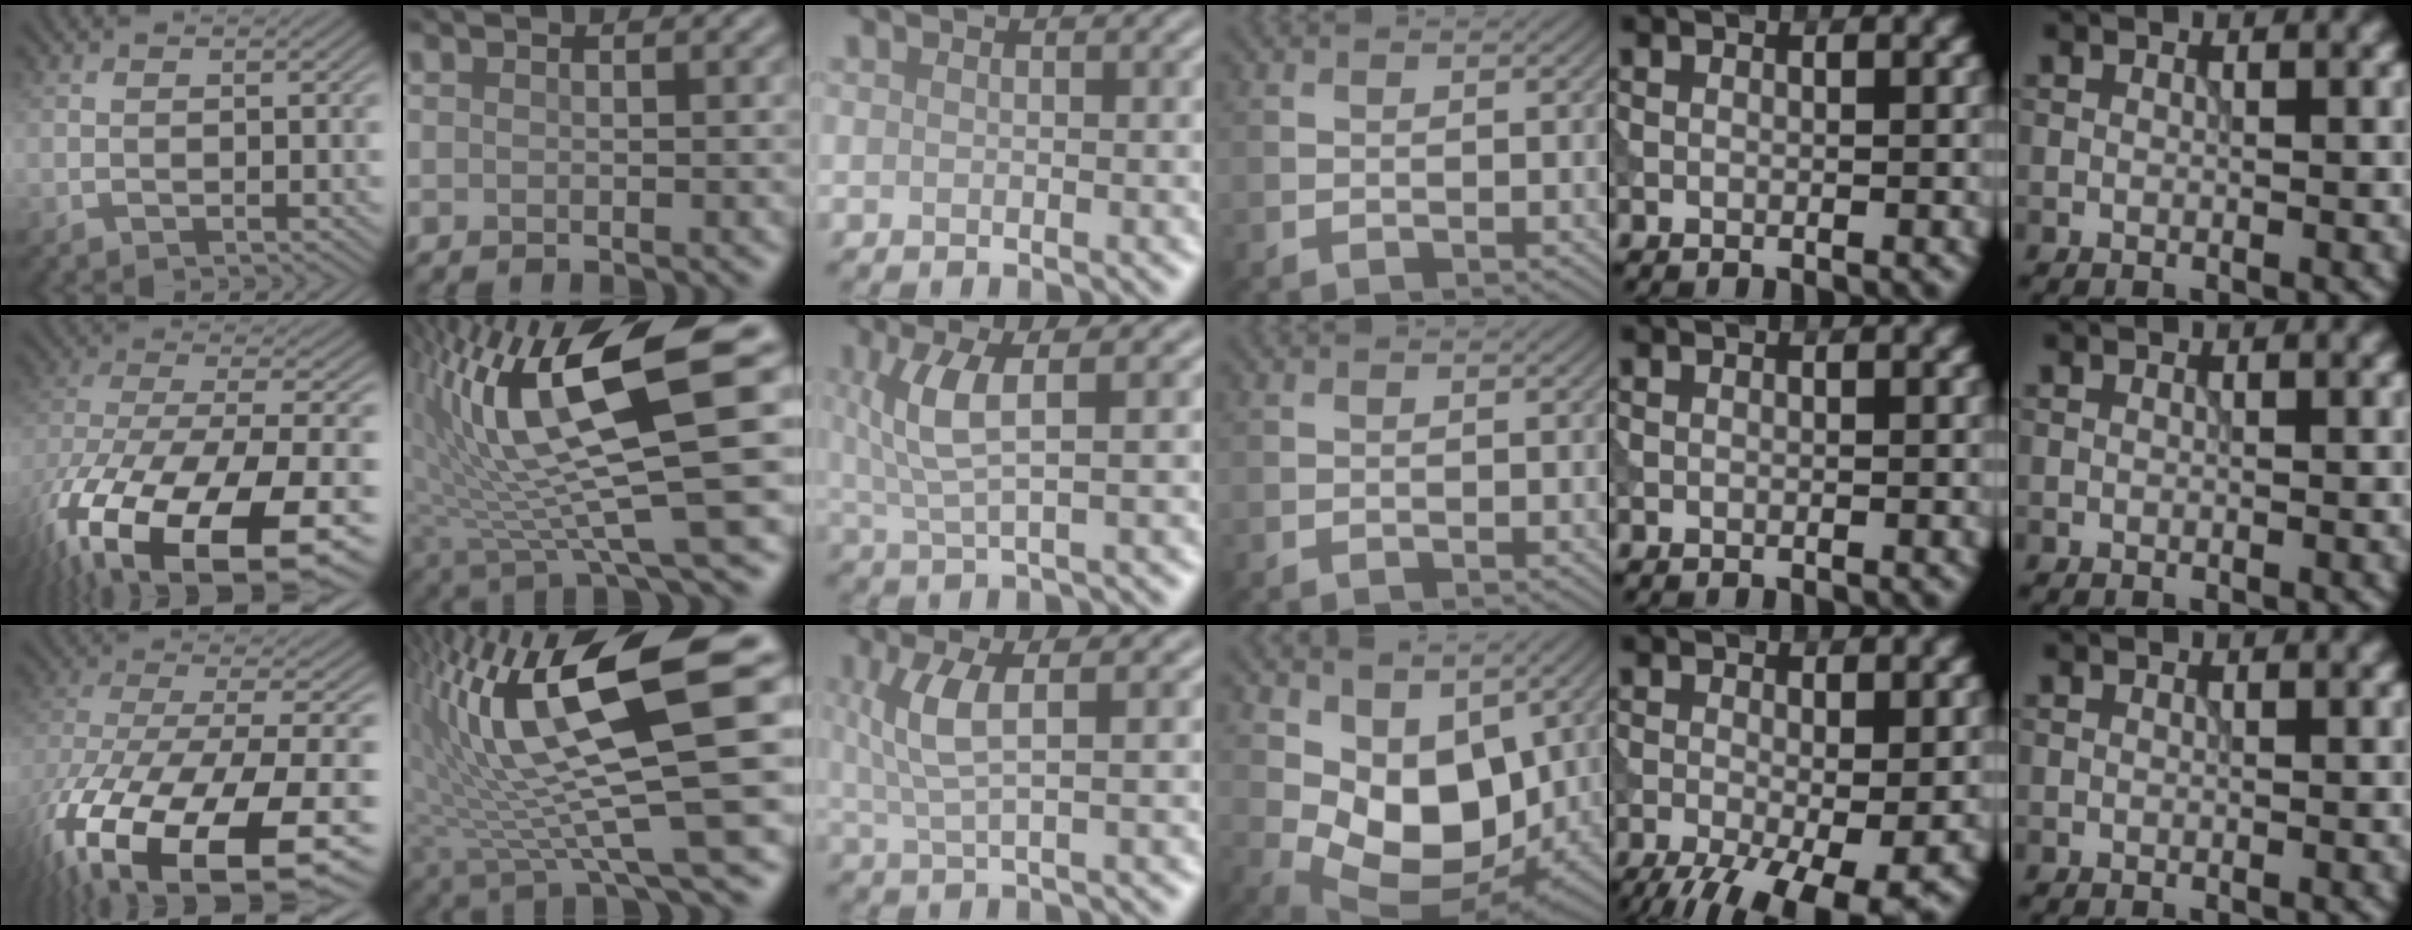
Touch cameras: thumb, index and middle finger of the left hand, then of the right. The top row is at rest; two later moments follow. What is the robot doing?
{"motion": "extract", "object": "tissue"}